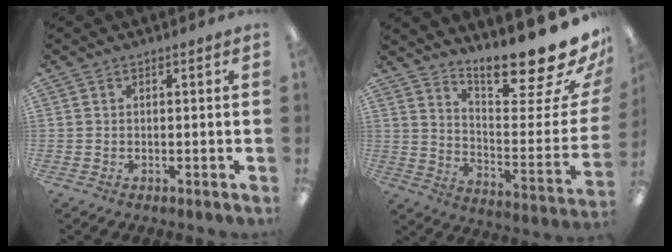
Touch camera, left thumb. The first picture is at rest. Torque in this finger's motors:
{"motor_torque": [0.36, 0.25, 0.18, -0.80, 0.05]}